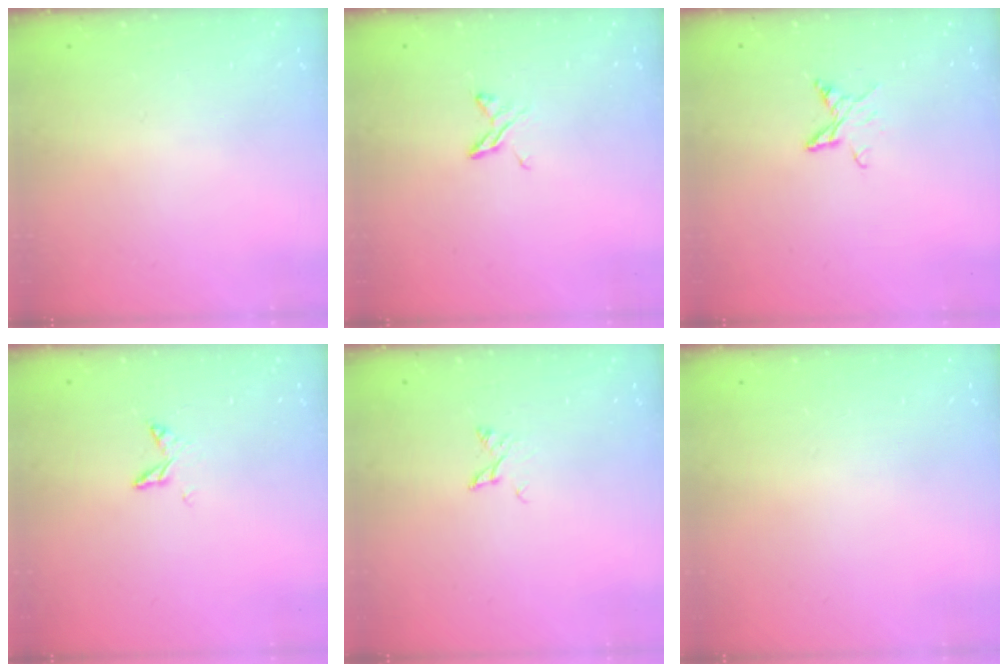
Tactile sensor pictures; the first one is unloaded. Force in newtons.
{"total": 4.2, "press": 4.2, "slide": 0.6}
{"total": 3.8, "press": 3.8, "slide": 0.5}
{"total": 4.6, "press": 4.6, "slide": 0.5}
{"total": 2.6, "press": 2.6, "slide": 0.4}
{"total": 0.0}